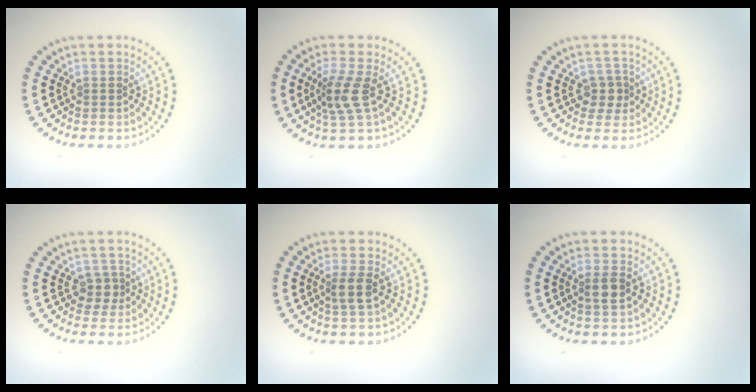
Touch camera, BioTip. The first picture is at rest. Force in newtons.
{"total": 3.0, "press": 2.2, "slide": 2.0}
{"total": 1.7, "press": 1.4, "slide": 1.0}
{"total": 1.7, "press": 1.4, "slide": 1.0}
{"total": 2.1, "press": 1.7, "slide": 1.2}
{"total": 1.9, "press": 1.7, "slide": 0.7}